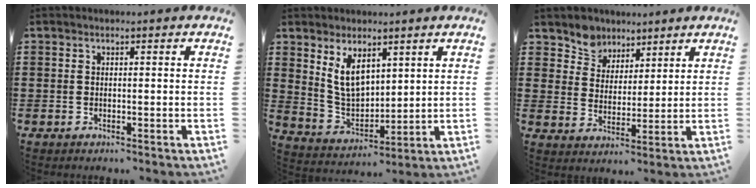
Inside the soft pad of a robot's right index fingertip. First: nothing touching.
{"total": 7.5, "force": [3.4, 4.4, 5.0], "torque": [-0.112, -0.003, 0.062]}
{"total": 5.6, "force": [4.4, 3.5, -0.4], "torque": [-0.027, -0.013, 0.082]}